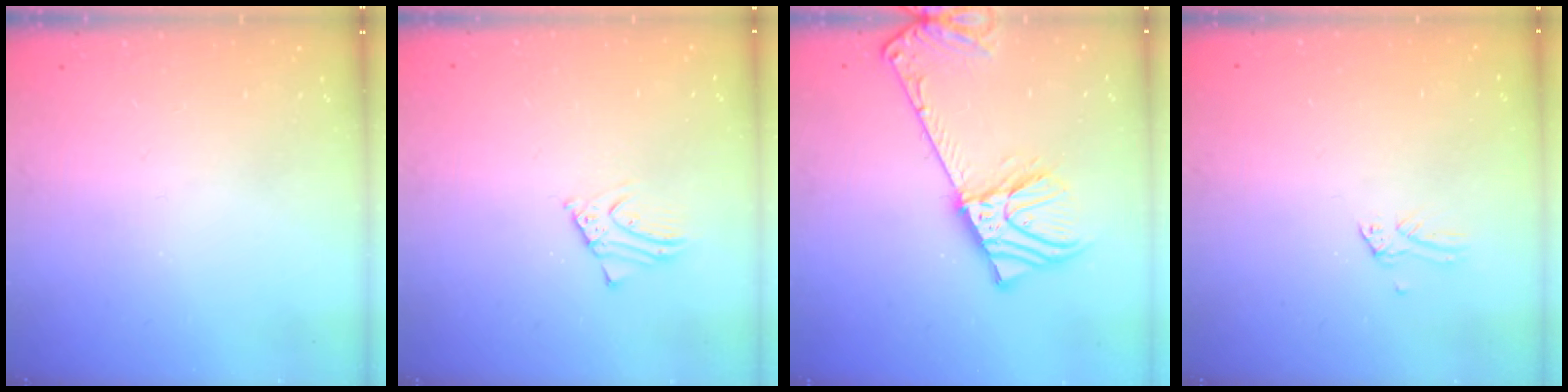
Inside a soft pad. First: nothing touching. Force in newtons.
{"total": 2.4, "press": 2.4, "slide": 0.2}
{"total": 12.7, "press": 12.5, "slide": 2.6}
{"total": 0.0}